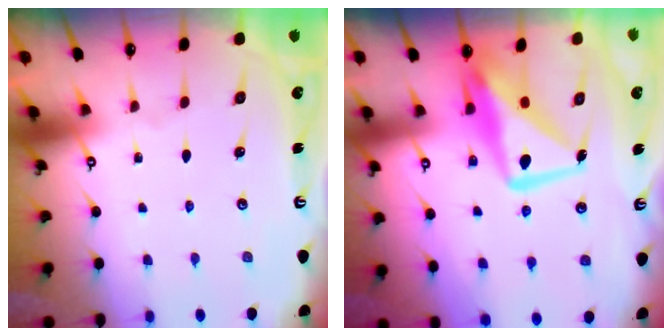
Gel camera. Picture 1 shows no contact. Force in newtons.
{"total": 13.1, "press": 13.1, "slide": 1.2}